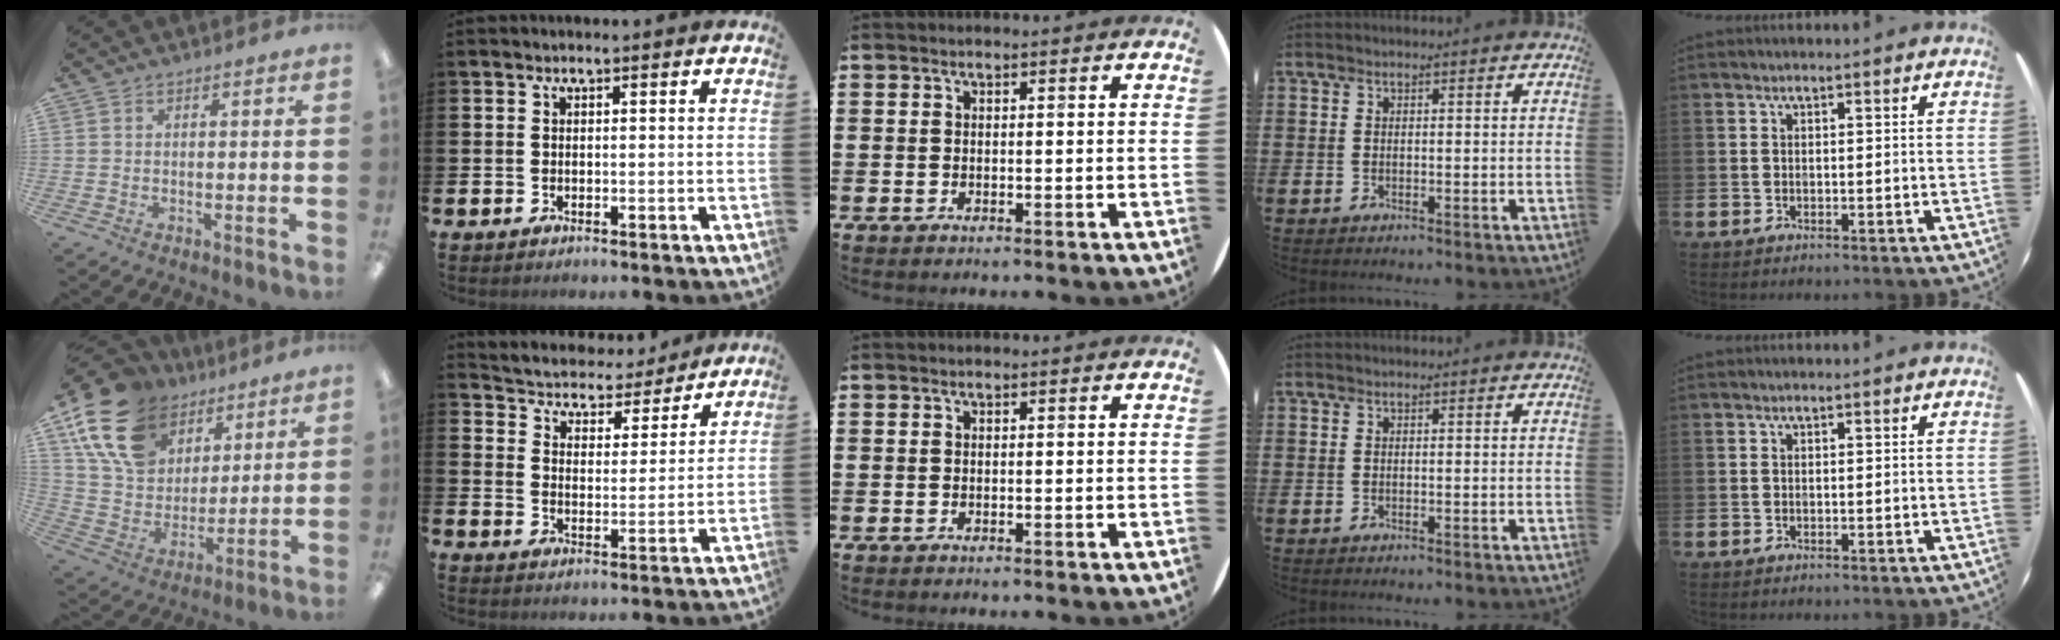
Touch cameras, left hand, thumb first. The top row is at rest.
{"thumb": {"total": 19.3, "force": [11.2, 12.8, 9.2], "torque": [-0.181, -0.042, 0.215]}, "index": {"total": 4.8, "force": [4.5, 1.6, -0.1], "torque": [-0.023, -0.046, 0.071]}}